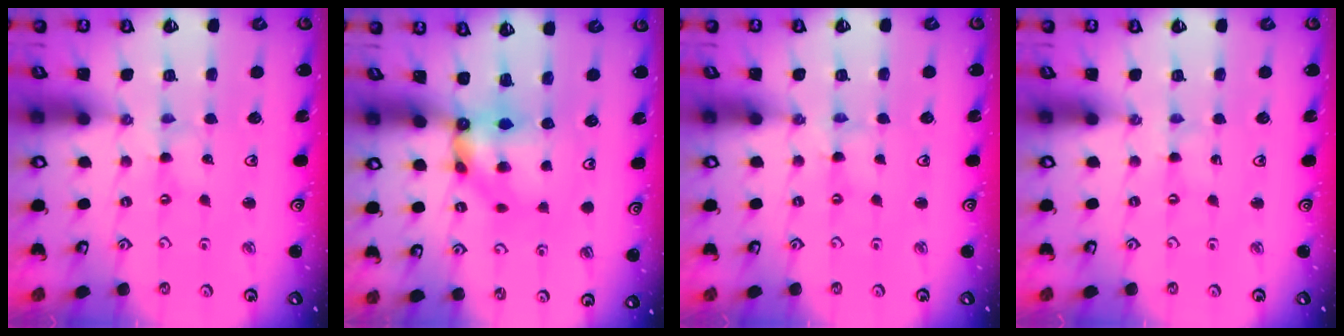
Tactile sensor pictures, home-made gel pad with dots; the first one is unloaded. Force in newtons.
{"total": 7.8, "press": 7.8, "slide": 0.5}
{"total": 0.0}
{"total": 0.0}